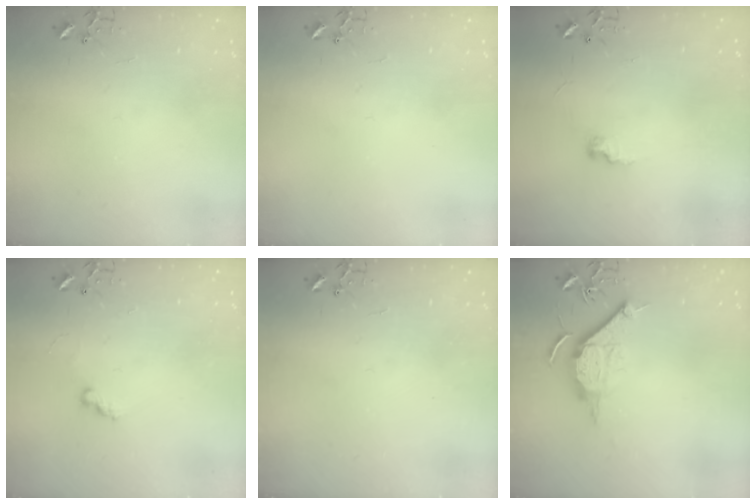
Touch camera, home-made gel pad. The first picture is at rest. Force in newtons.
{"total": 0.0}
{"total": 7.0, "press": 7.0, "slide": 0.6}
{"total": 5.0, "press": 5.0, "slide": 0.5}
{"total": 0.0}
{"total": 10.7, "press": 10.7, "slide": 1.1}